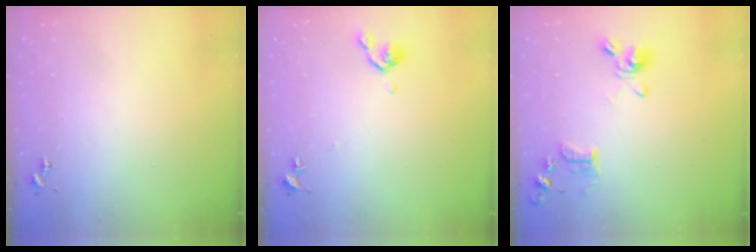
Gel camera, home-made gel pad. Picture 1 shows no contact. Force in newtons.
{"total": 5.6, "press": 5.6, "slide": 0.9}
{"total": 11.9, "press": 11.8, "slide": 1.3}